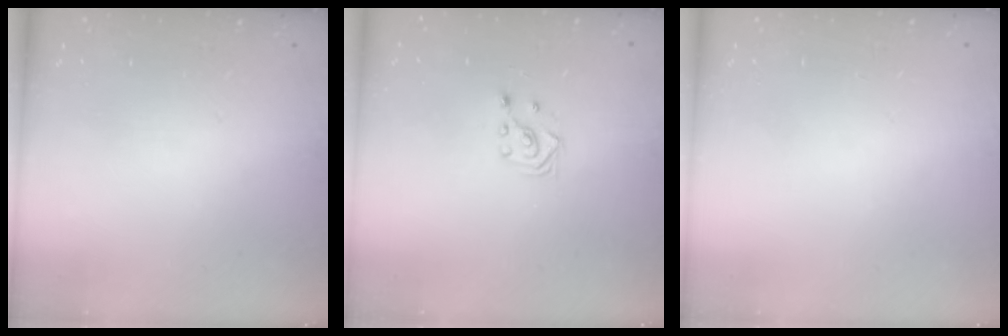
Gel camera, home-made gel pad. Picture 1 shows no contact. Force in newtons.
{"total": 2.9, "press": 2.7, "slide": 1.0}
{"total": 0.0}